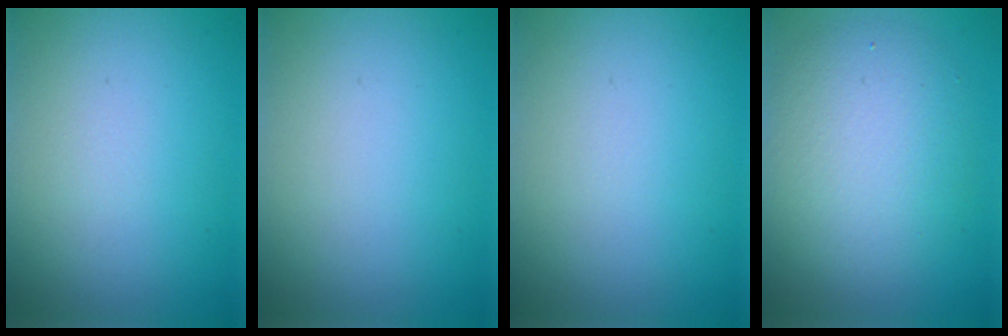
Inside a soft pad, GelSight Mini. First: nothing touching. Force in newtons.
{"total": 0.0}
{"total": 0.0}
{"total": 5.9, "press": 5.9, "slide": 0.2}